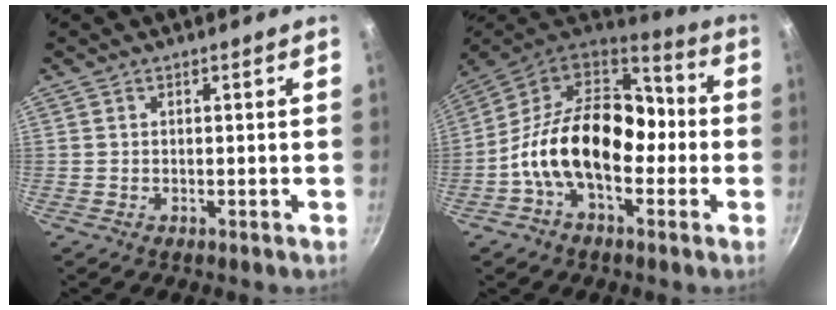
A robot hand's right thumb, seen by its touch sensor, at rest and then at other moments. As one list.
[{"total": 20.3, "force": [-3.0, 13.1, 15.2], "torque": [-0.219, 0.055, -0.071]}]